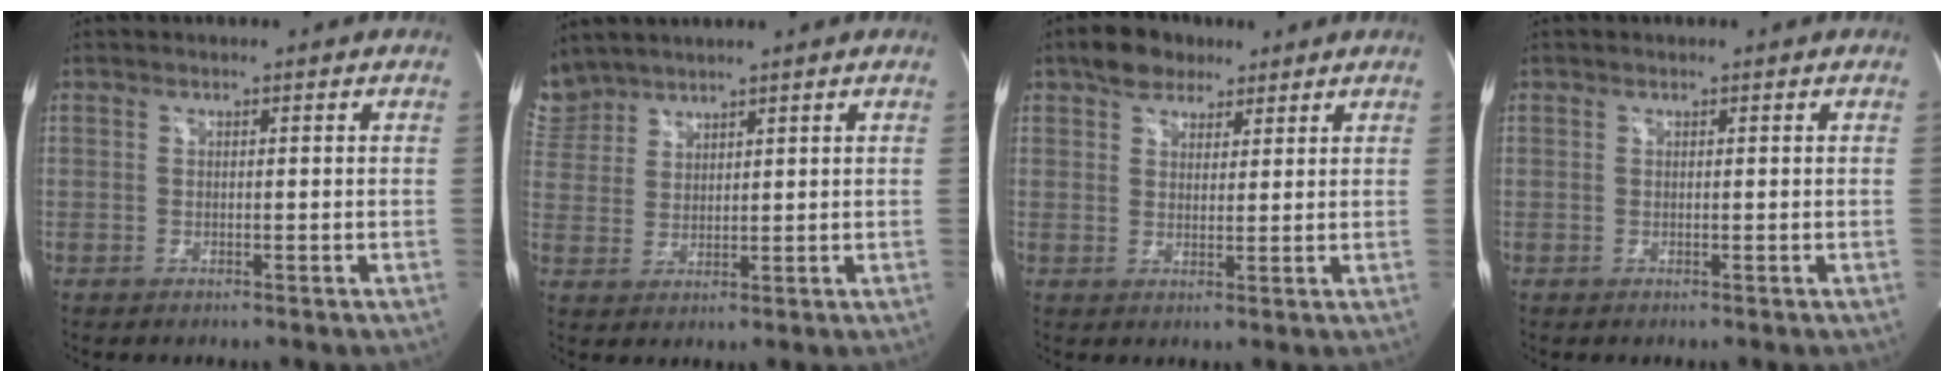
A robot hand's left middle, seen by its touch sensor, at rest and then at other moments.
{"total": 6.2, "force": [5.7, 2.2, 0.2], "torque": [-0.016, 0.015, 0.128]}
{"total": 5.6, "force": [3.9, 3.3, 2.3], "torque": [-0.043, 0.015, 0.070]}
{"total": 0.0}